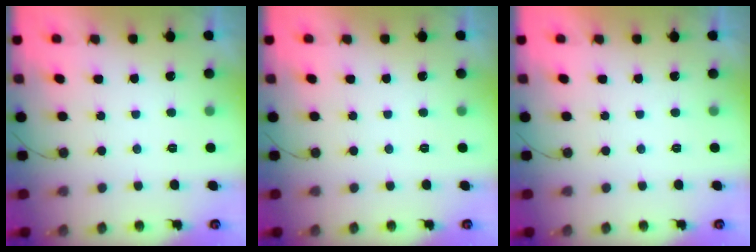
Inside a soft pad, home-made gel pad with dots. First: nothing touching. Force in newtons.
{"total": 0.0}
{"total": 1.6, "press": 1.6, "slide": 0.0}